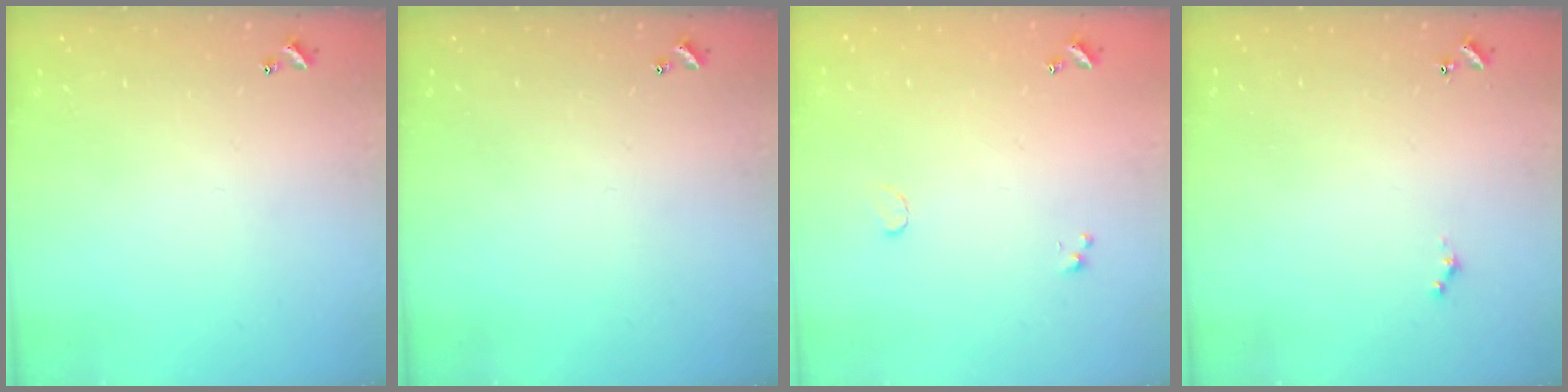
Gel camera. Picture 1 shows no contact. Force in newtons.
{"total": 0.0}
{"total": 0.5, "press": 0.4, "slide": 0.3}
{"total": 0.0}